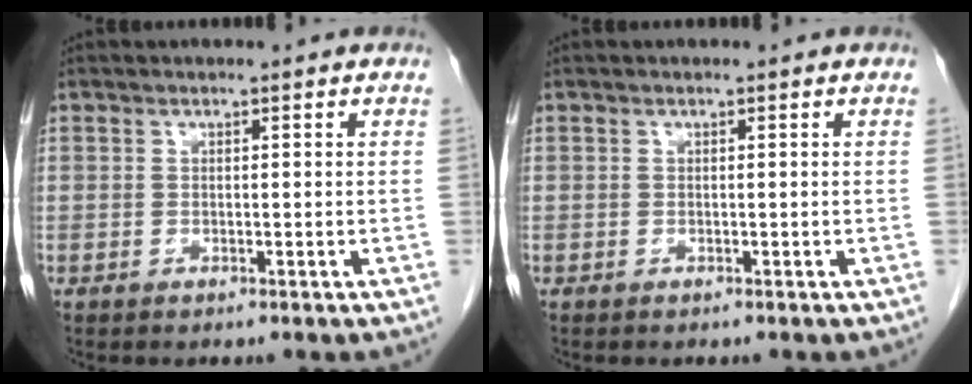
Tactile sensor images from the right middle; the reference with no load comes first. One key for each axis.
{"total": 0.0}